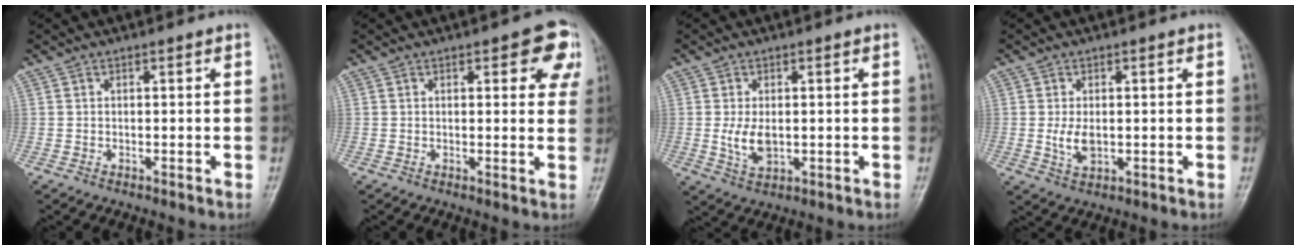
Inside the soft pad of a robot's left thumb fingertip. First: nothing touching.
{"total": 7.7, "force": [3.4, 3.4, 6.0], "torque": [-0.027, -0.006, 0.030]}
{"total": 4.9, "force": [-0.2, 3.0, 3.9], "torque": [-0.073, -0.010, 0.002]}
{"total": 4.0, "force": [-0.2, 2.4, 3.2], "torque": [-0.059, -0.008, 0.000]}